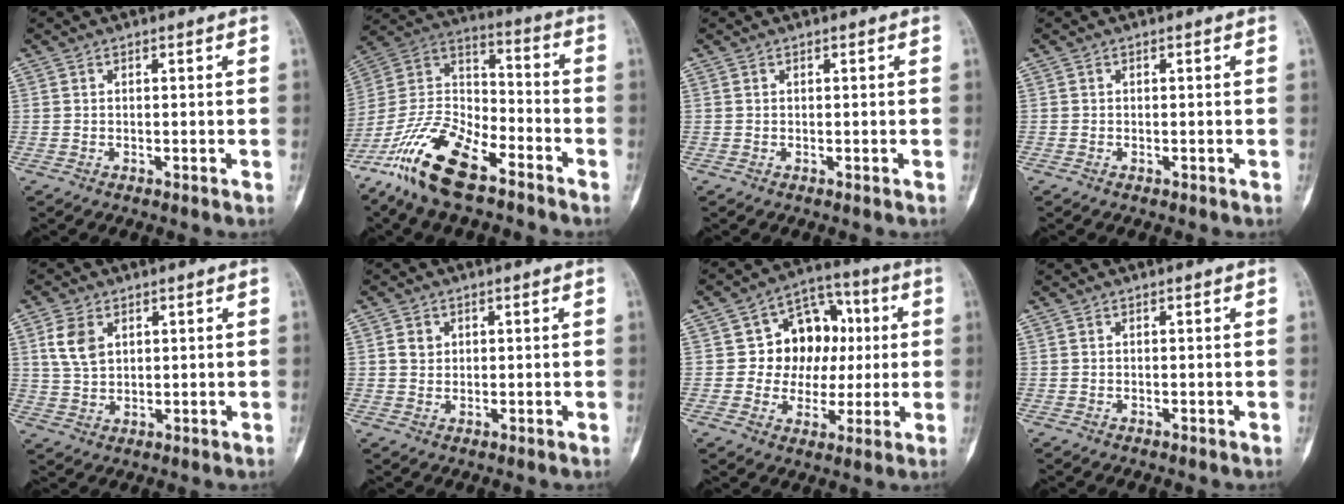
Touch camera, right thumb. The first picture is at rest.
{"total": 18.5, "force": [-12.3, 7.2, 11.8], "torque": [-0.231, 0.068, -0.234]}
{"total": 0.0}
{"total": 0.0}
{"total": 6.0, "force": [2.2, 4.0, 3.9], "torque": [-0.067, -0.003, 0.050]}
{"total": 2.5, "force": [0.7, 2.2, 1.1], "torque": [-0.008, -0.002, 0.014]}
{"total": 13.5, "force": [1.7, 11.1, 7.5], "torque": [-0.048, 0.021, 0.026]}
{"total": 0.0}